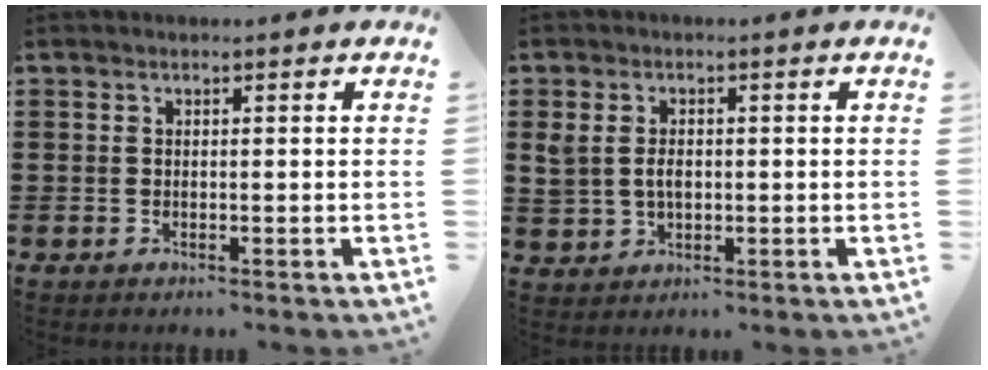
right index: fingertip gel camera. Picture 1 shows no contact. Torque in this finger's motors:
{"motor_torque": [0.06, 0.10, 0.05, 0.03]}